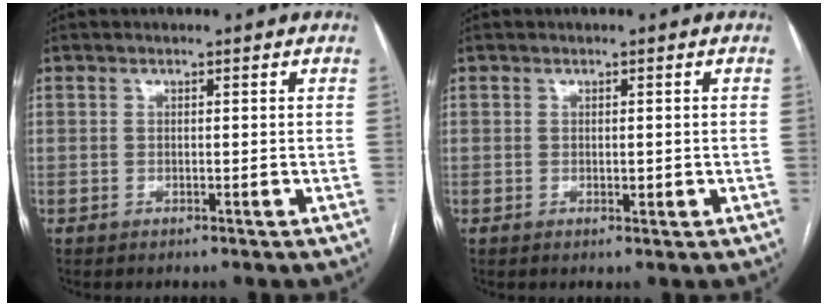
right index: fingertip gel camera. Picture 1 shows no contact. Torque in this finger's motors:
{"motor_torque": [0.19, 0.24, 0.00, 0.02]}